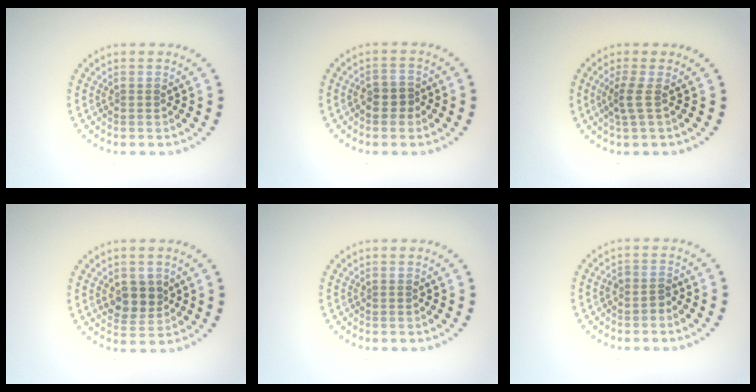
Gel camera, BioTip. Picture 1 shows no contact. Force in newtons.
{"total": 2.0, "press": 1.8, "slide": 0.8}
{"total": 1.7, "press": 1.1, "slide": 1.3}
{"total": 3.0, "press": 2.8, "slide": 1.0}
{"total": 0.0}
{"total": 1.3, "press": 1.0, "slide": 0.8}